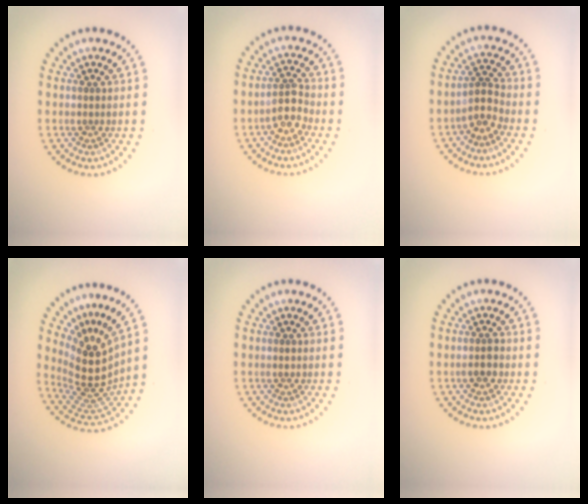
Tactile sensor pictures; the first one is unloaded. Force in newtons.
{"total": 2.4, "press": 2.1, "slide": 1.2}
{"total": 2.3, "press": 1.7, "slide": 1.6}
{"total": 5.0, "press": 3.5, "slide": 3.6}
{"total": 0.5, "press": 0.5, "slide": 0.1}
{"total": 1.7, "press": 1.6, "slide": 0.3}